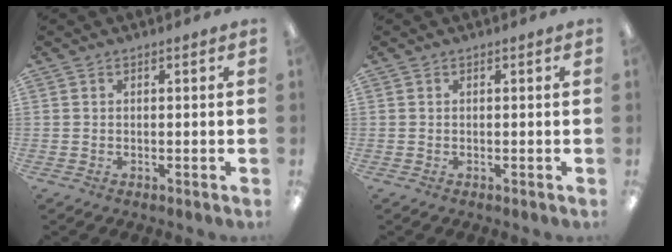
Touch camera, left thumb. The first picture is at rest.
{"total": 0.0}